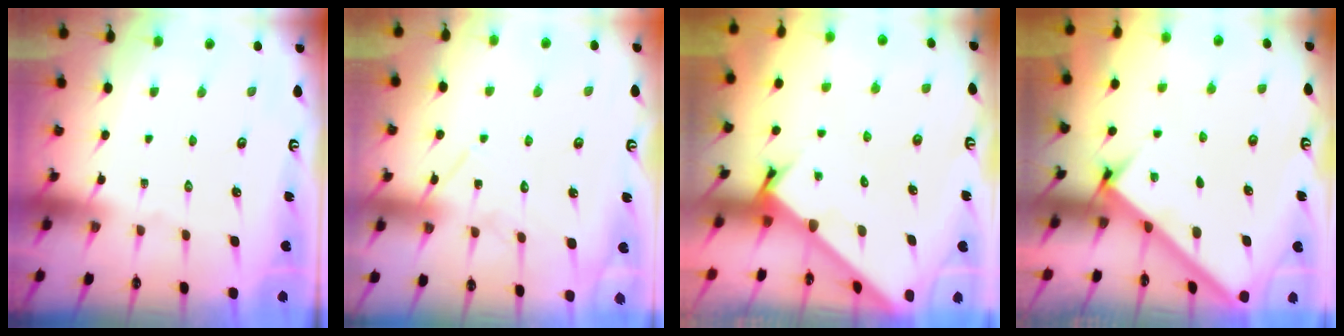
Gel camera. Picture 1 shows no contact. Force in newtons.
{"total": 10.5, "press": 10.5, "slide": 0.6}
{"total": 2.4, "press": 2.4, "slide": 0.2}
{"total": 2.7, "press": 2.7, "slide": 0.3}